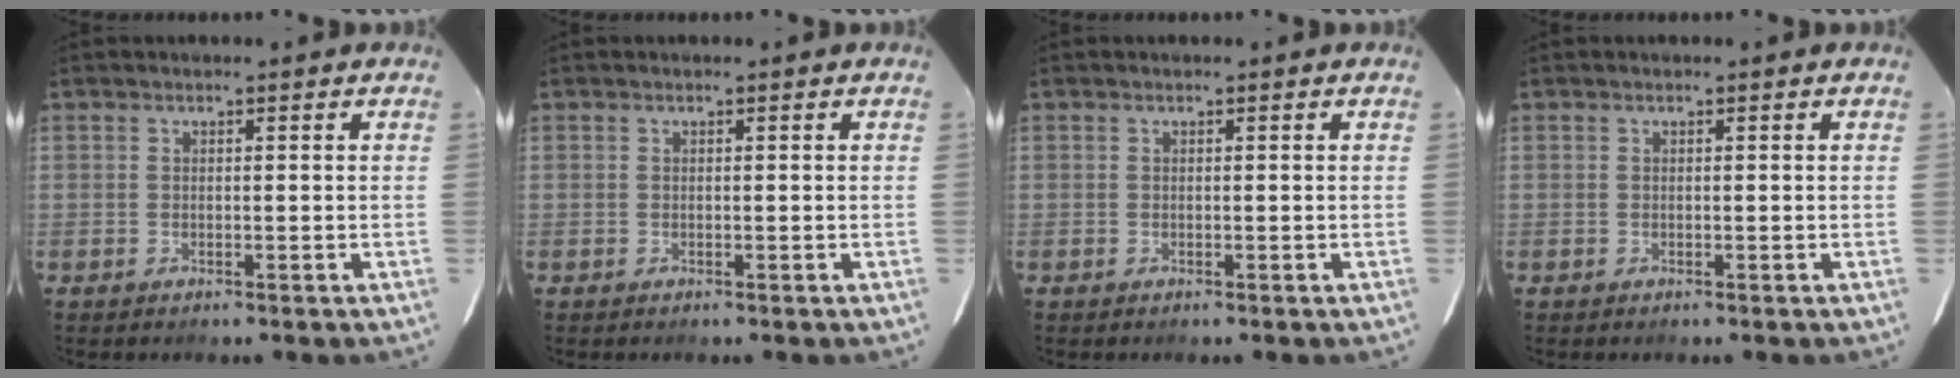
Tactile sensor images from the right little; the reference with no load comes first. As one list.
[{"total": 0.0}, {"total": 0.0}, {"total": 0.0}]